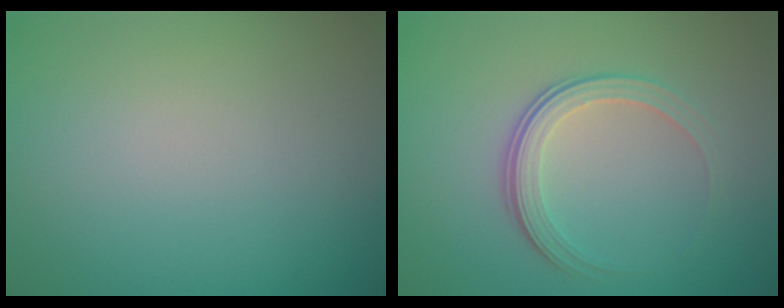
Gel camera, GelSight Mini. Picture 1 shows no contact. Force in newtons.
{"total": 3.6, "press": 2.5, "slide": 2.5}